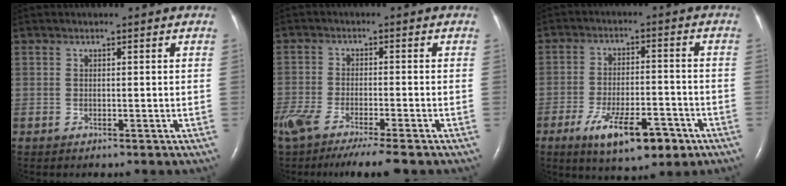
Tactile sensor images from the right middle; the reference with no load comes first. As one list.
[{"total": 13.3, "force": [-10.5, 1.5, 8.0], "torque": [-0.161, -0.032, -0.177]}, {"total": 11.1, "force": [-6.0, 3.6, 8.6], "torque": [-0.149, -0.009, -0.089]}]